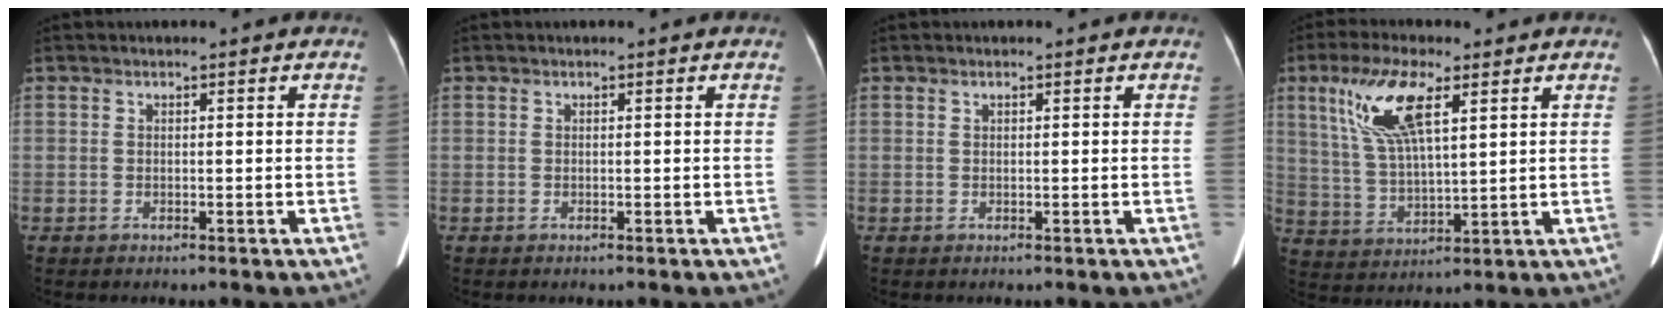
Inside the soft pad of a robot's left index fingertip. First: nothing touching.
{"total": 0.0}
{"total": 0.0}
{"total": 10.7, "force": [5.1, 2.6, 9.1], "torque": [-0.199, 0.012, 0.103]}